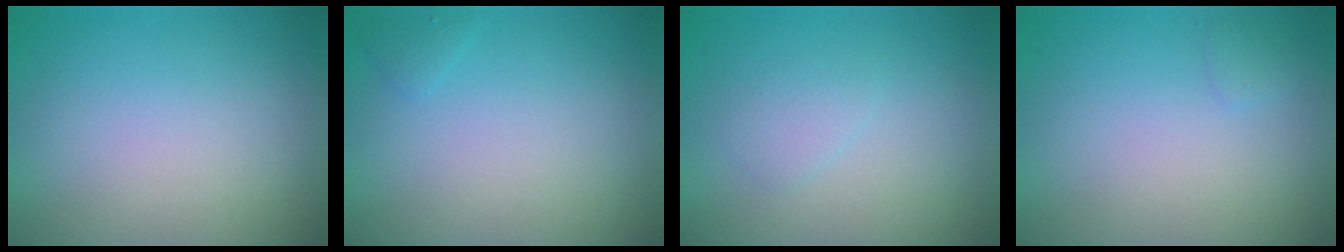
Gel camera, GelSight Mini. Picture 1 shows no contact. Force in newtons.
{"total": 0.6, "press": 0.6, "slide": 0.1}
{"total": 1.1, "press": 1.1, "slide": 0.1}
{"total": 0.7, "press": 0.7, "slide": 0.1}